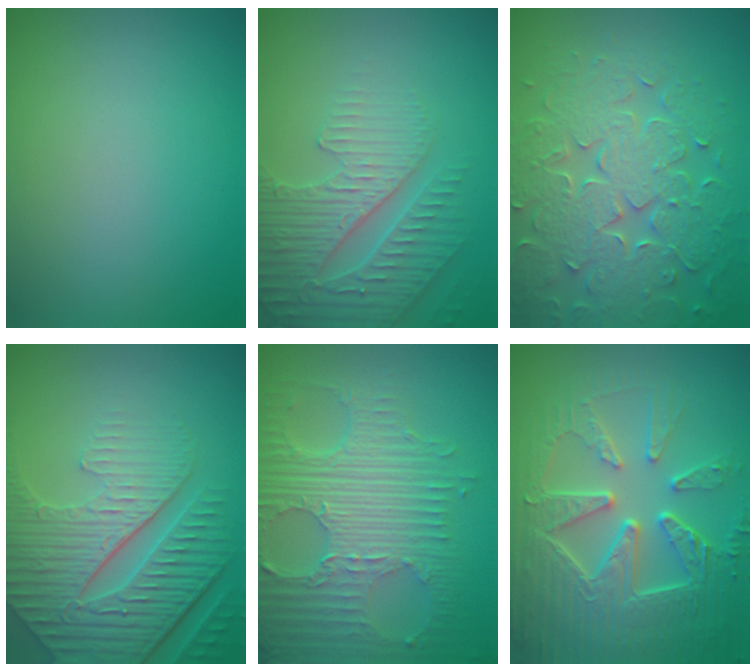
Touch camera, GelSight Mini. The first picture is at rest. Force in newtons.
{"total": 4.6, "press": 4.1, "slide": 2.0}
{"total": 8.1, "press": 6.2, "slide": 5.1}
{"total": 7.6, "press": 6.0, "slide": 4.7}
{"total": 8.6, "press": 5.9, "slide": 6.2}
{"total": 8.6, "press": 6.2, "slide": 6.0}